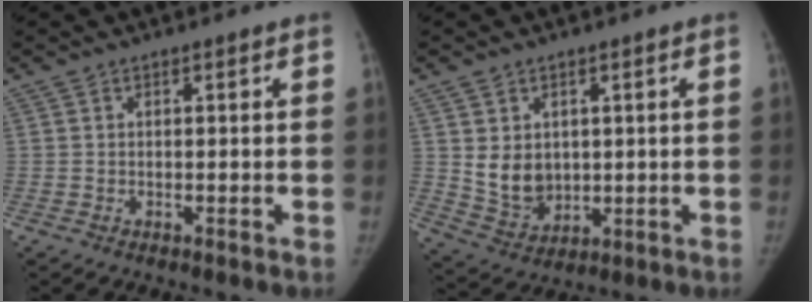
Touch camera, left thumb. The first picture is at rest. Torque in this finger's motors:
{"motor_torque": [0.97, 1.08, 0.67, -0.80, 0.17]}